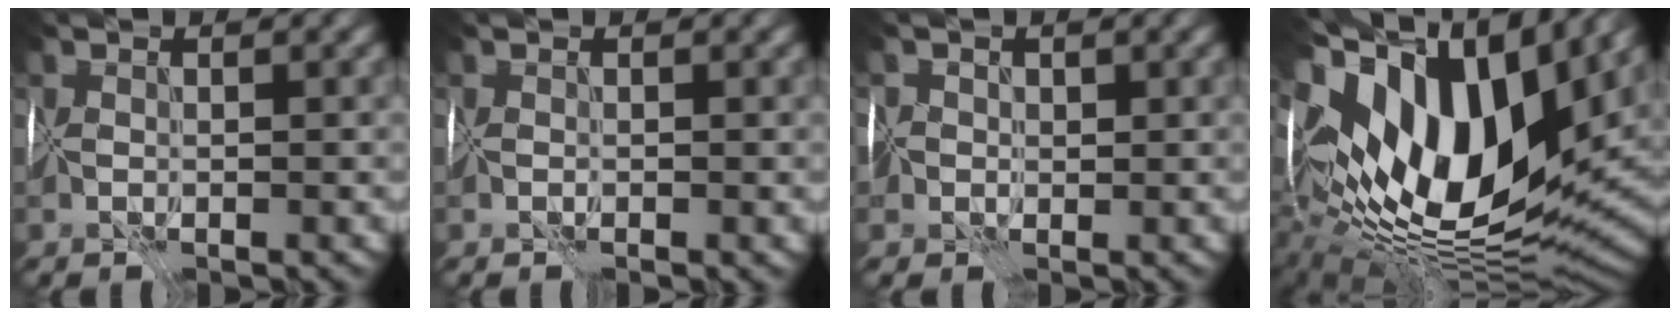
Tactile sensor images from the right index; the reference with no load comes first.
{"total": 0.0}
{"total": 3.2, "force": [0.0, 3.0, 1.0], "torque": [-0.004, 0.020, -0.021]}
{"total": 17.3, "force": [5.9, 9.0, 13.6], "torque": [-0.276, 0.023, 0.105]}